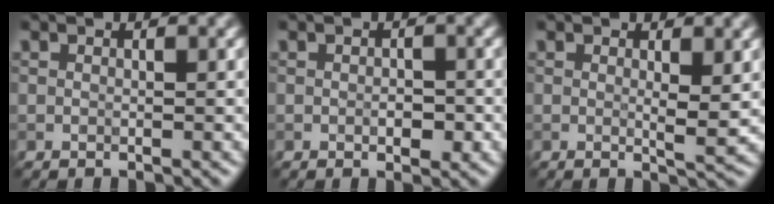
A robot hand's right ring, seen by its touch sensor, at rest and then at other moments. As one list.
[{"total": 1.7, "force": [-0.4, 1.0, 1.3], "torque": [-0.017, -0.001, -0.007]}, {"total": 2.0, "force": [0.5, 0.4, 1.9], "torque": [-0.026, -0.009, 0.010]}]